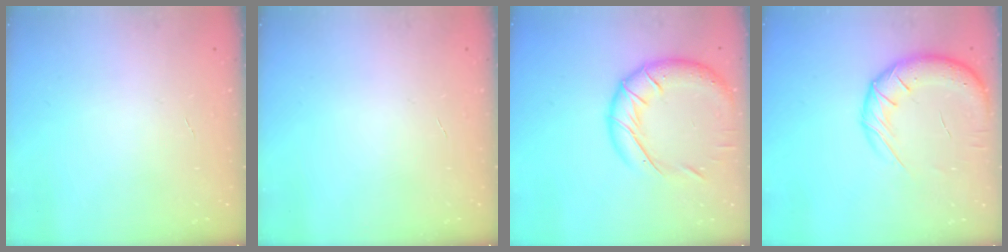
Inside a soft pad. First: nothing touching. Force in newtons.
{"total": 0.0}
{"total": 17.7, "press": 17.6, "slide": 2.0}
{"total": 15.8, "press": 15.5, "slide": 3.5}